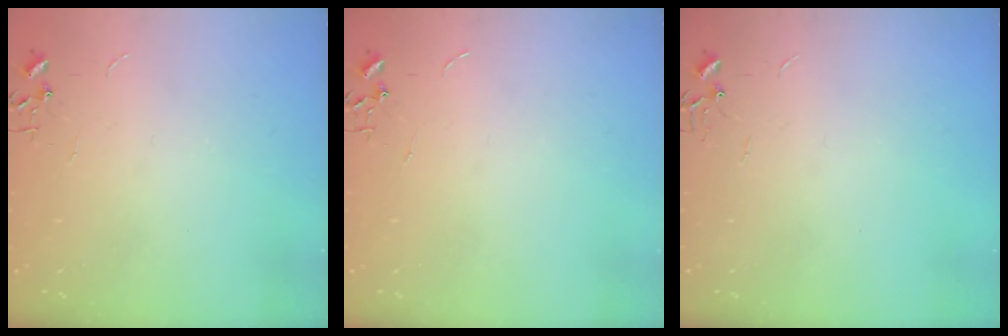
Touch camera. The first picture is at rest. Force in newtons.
{"total": 0.0}
{"total": 0.0}